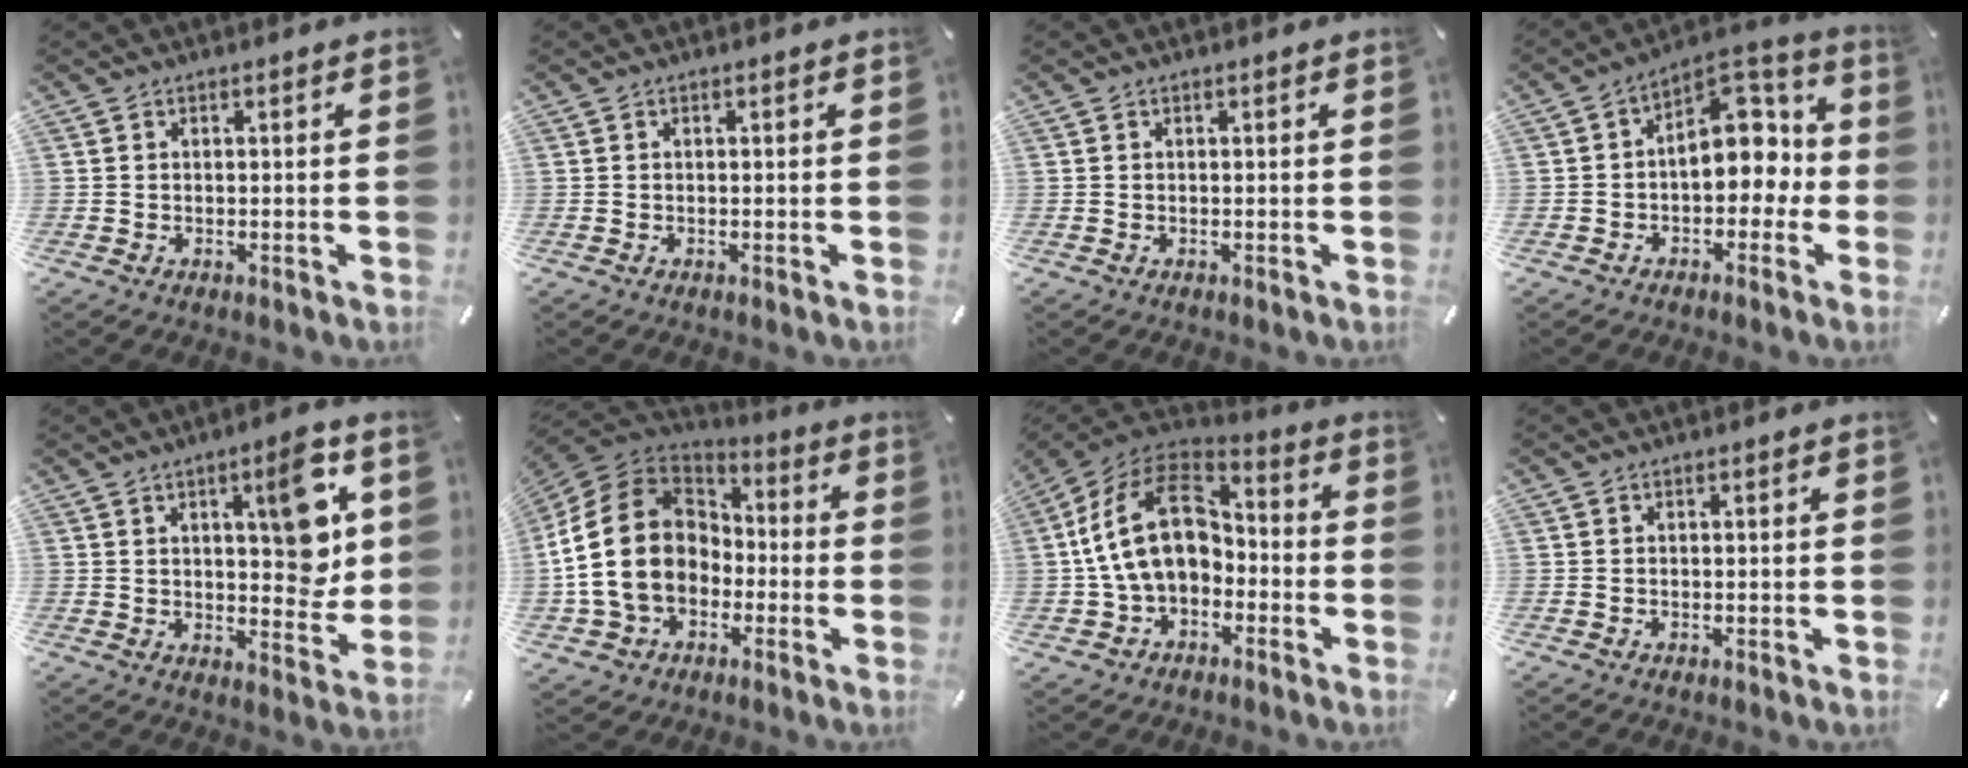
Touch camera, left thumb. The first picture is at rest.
{"total": 0.0}
{"total": 0.0}
{"total": 12.9, "force": [1.3, 9.1, 9.1], "torque": [-0.100, -0.014, 0.023]}
{"total": 13.1, "force": [4.6, 5.6, 10.9], "torque": [-0.126, -0.023, 0.070]}
{"total": 20.3, "force": [-2.5, 16.5, 11.6], "torque": [-0.251, 0.028, -0.044]}
{"total": 19.0, "force": [0.2, 13.8, 13.1], "torque": [-0.267, 0.021, 0.001]}
{"total": 0.0}